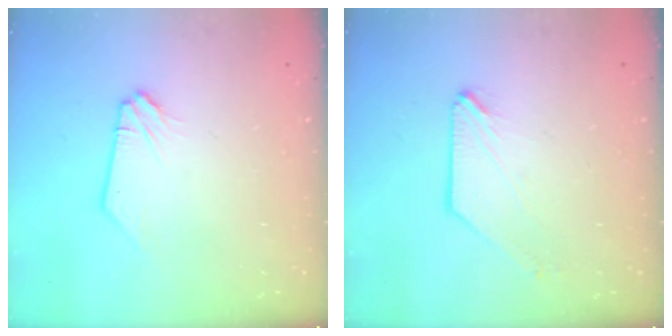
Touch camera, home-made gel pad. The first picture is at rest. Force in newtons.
{"total": 0.0}